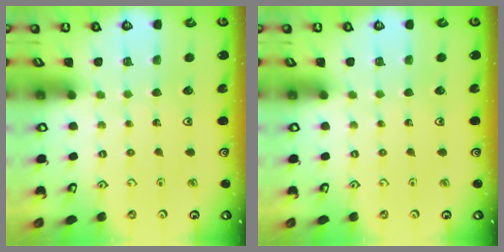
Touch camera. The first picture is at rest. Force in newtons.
{"total": 0.0}